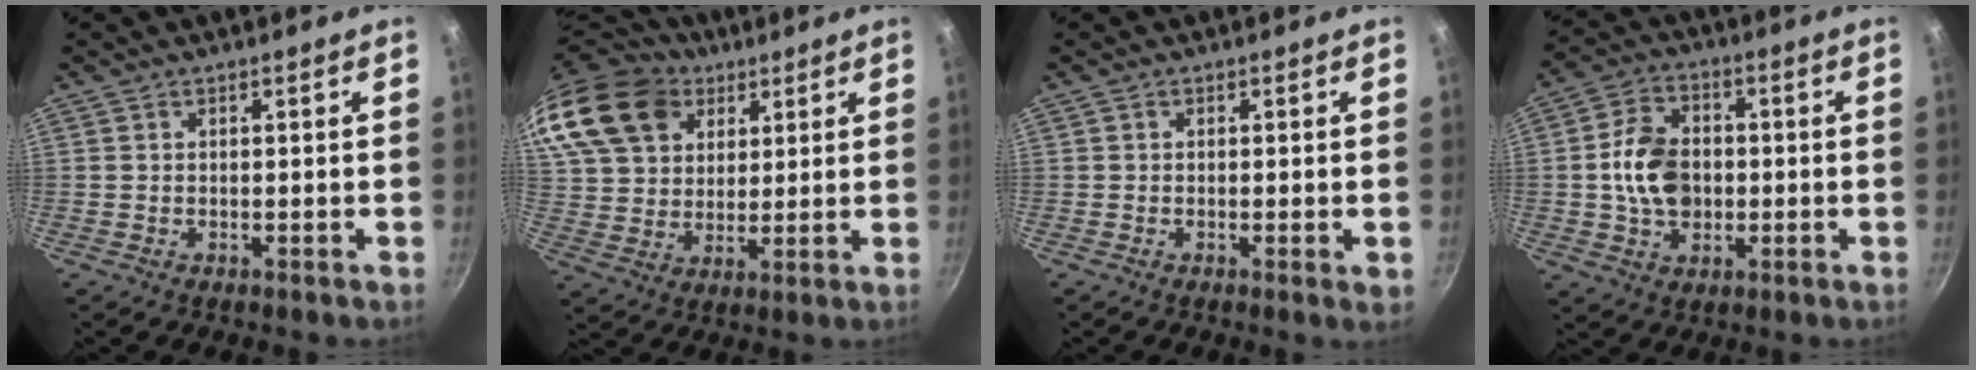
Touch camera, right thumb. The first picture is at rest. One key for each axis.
{"total": 23.2, "fx": 12.1, "fy": 16.6, "fz": 10.7, "tx": -0.232, "ty": 0.013, "tz": 0.229}
{"total": 1.5, "fx": -0.3, "fy": 0.0, "fz": 1.5, "tx": -0.025, "ty": -0.005, "tz": -0.007}
{"total": 10.9, "fx": -0.3, "fy": 8.1, "fz": 7.4, "tx": -0.110, "ty": 0.016, "tz": -0.010}